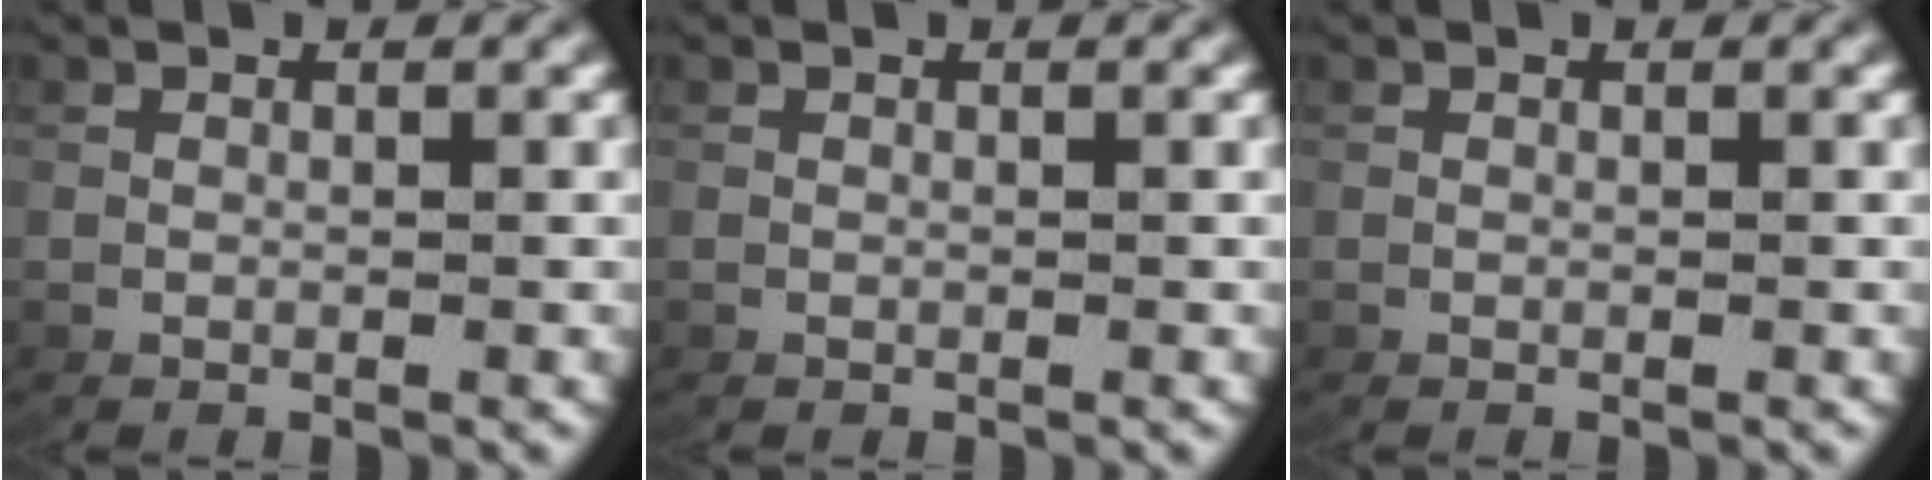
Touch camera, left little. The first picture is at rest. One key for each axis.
{"total": 0.0}
{"total": 0.0}